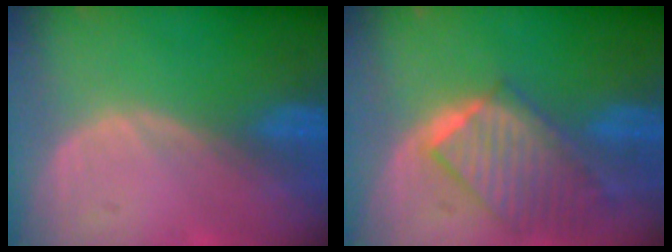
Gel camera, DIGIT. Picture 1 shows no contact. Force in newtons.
{"total": 9.8, "press": 8.6, "slide": 4.7}